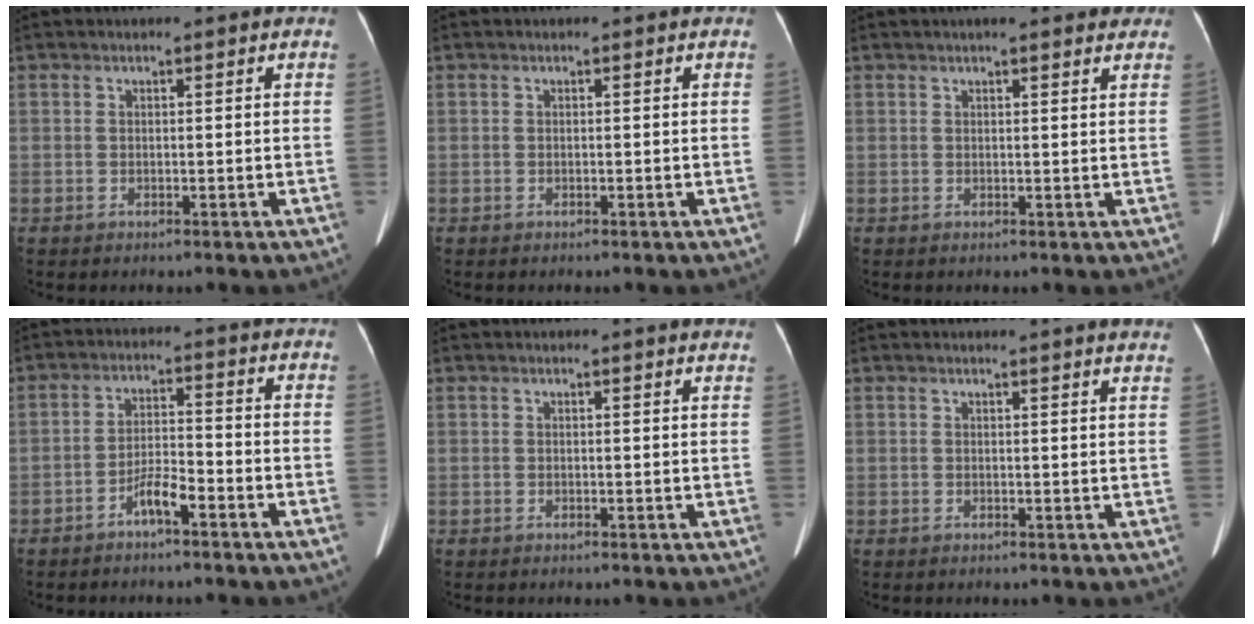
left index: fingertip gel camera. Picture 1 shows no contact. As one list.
[{"total": 0.0}, {"total": 8.2, "force": [6.9, 1.6, 4.1], "torque": [-0.042, 0.016, 0.075]}, {"total": 4.1, "force": [-2.8, 0.6, 3.0], "torque": [-0.062, 0.008, -0.052]}, {"total": 3.0, "force": [2.9, 0.0, 0.8], "torque": [-0.012, -0.004, 0.015]}, {"total": 6.8, "force": [6.3, -0.1, 2.3], "torque": [-0.027, -0.003, 0.049]}]